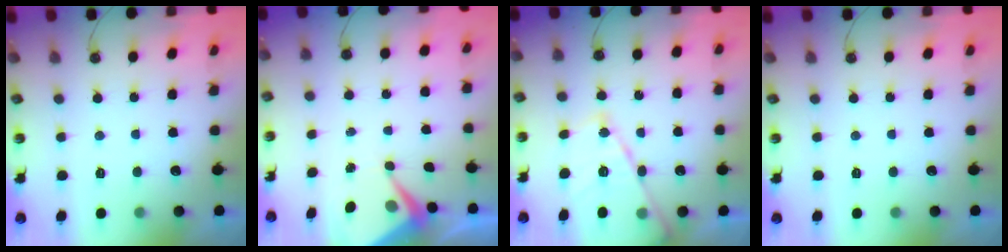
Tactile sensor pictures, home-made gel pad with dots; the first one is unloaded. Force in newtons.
{"total": 5.1, "press": 5.1, "slide": 0.6}
{"total": 15.8, "press": 15.7, "slide": 1.3}
{"total": 0.0}